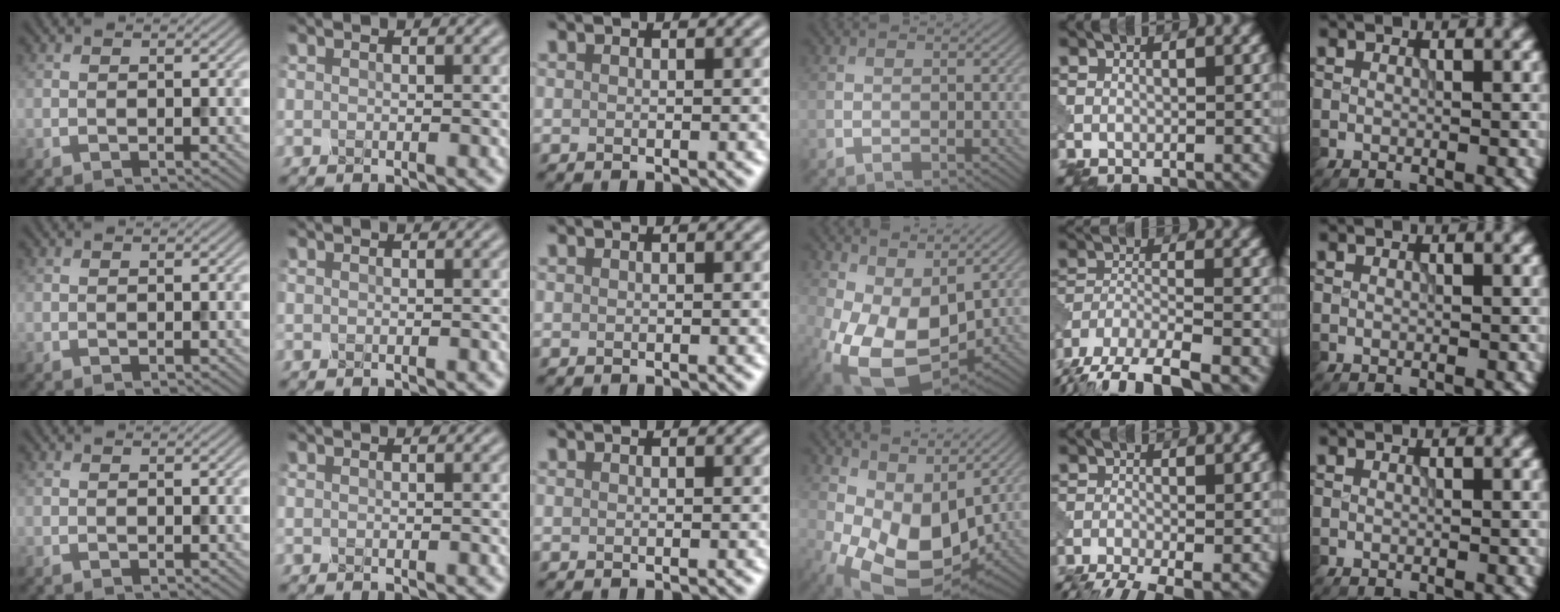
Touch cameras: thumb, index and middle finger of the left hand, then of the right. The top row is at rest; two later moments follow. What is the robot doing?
{"motion": "squeeze", "object": "foam earplug"}